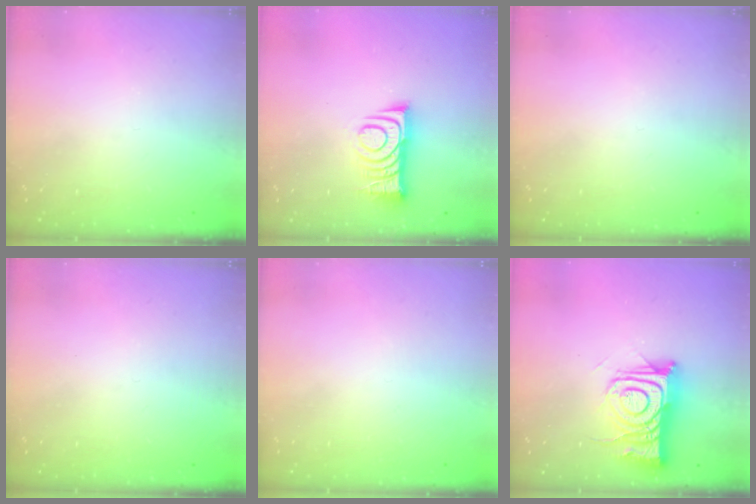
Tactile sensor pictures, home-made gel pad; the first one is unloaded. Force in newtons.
{"total": 10.8, "press": 10.8, "slide": 0.9}
{"total": 0.0}
{"total": 0.0}
{"total": 1.5, "press": 1.5, "slide": 0.1}
{"total": 11.6, "press": 11.5, "slide": 1.0}